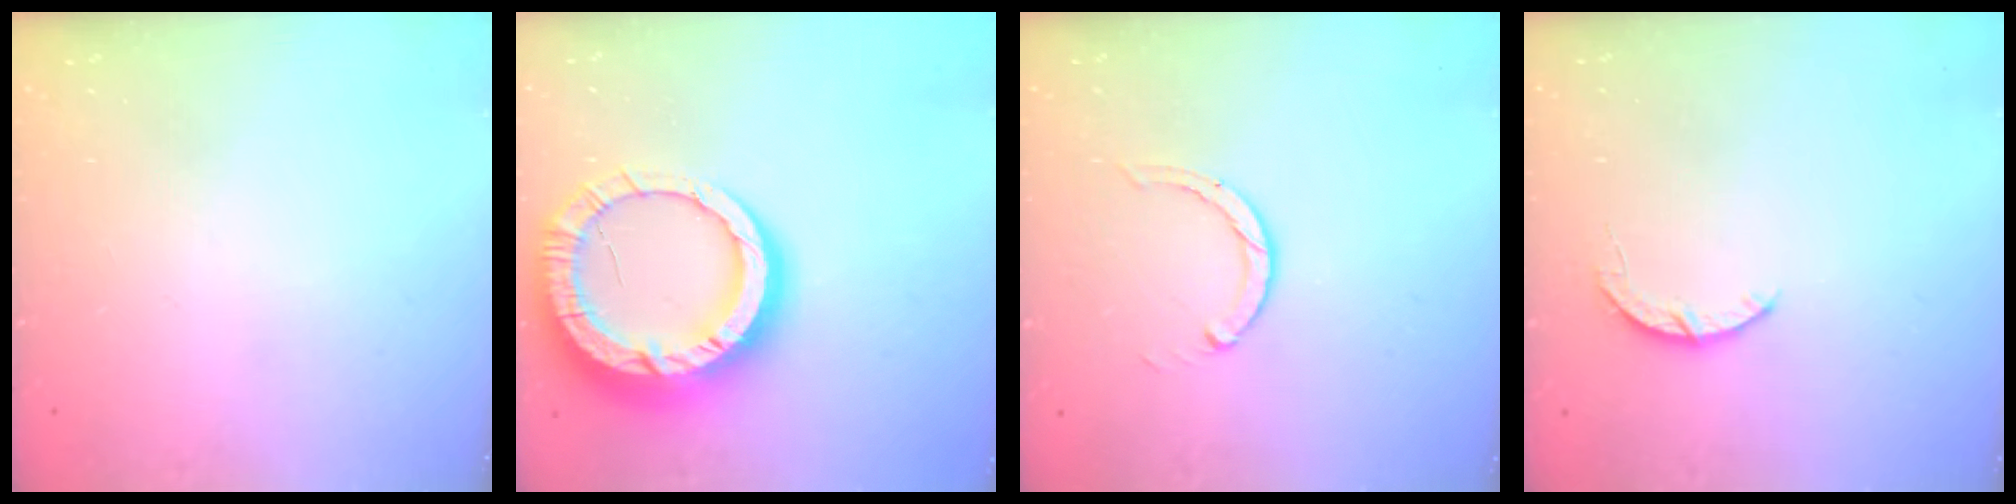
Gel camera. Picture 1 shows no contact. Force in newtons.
{"total": 19.3, "press": 19.2, "slide": 1.9}
{"total": 1.9, "press": 1.9, "slide": 0.2}
{"total": 3.3, "press": 3.3, "slide": 0.5}